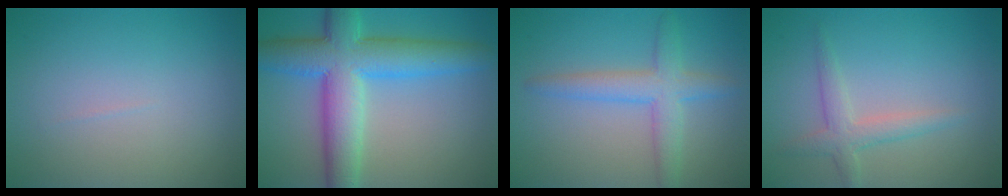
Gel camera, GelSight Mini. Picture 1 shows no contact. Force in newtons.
{"total": 9.1, "press": 9.1, "slide": 0.2}
{"total": 3.8, "press": 3.8, "slide": 0.2}
{"total": 2.5, "press": 2.5, "slide": 0.1}